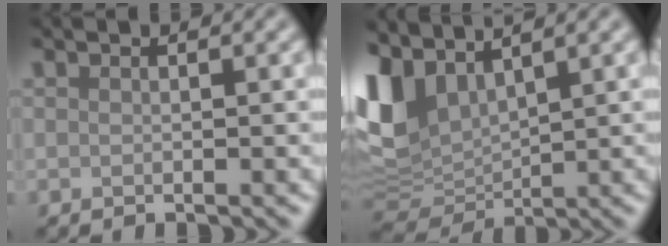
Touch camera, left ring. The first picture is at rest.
{"total": 7.4, "force": [3.6, 4.2, 4.8], "torque": [-0.126, 0.001, 0.073]}